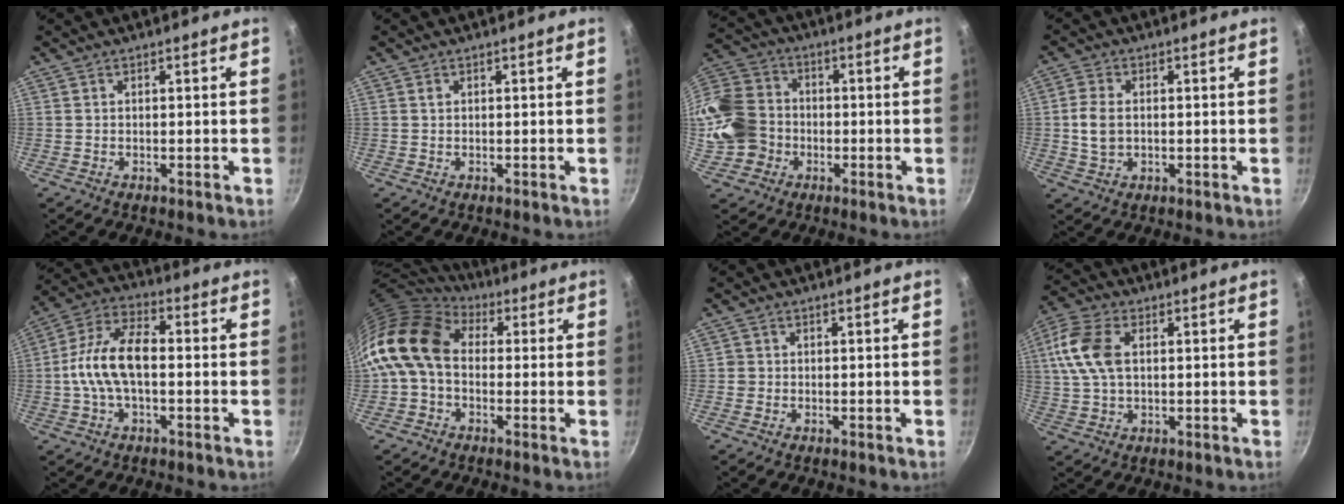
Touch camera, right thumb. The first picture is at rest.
{"total": 0.7, "force": [0.3, 0.6, 0.4], "torque": [-0.005, -0.001, 0.005]}
{"total": 15.9, "force": [-2.2, 13.8, 7.6], "torque": [-0.153, 0.041, -0.047]}
{"total": 5.6, "force": [0.0, 3.9, 4.1], "torque": [-0.079, 0.006, -0.001]}
{"total": 12.5, "force": [-0.9, 6.6, 10.6], "torque": [-0.190, 0.038, -0.032]}
{"total": 14.7, "force": [1.1, 10.8, 9.9], "torque": [-0.171, 0.026, -0.002]}
{"total": 1.2, "force": [-0.2, 1.2, 0.3], "torque": [-0.001, 0.002, -0.005]}
{"total": 11.1, "force": [2.1, 6.9, 8.5], "torque": [-0.172, 0.012, 0.032]}